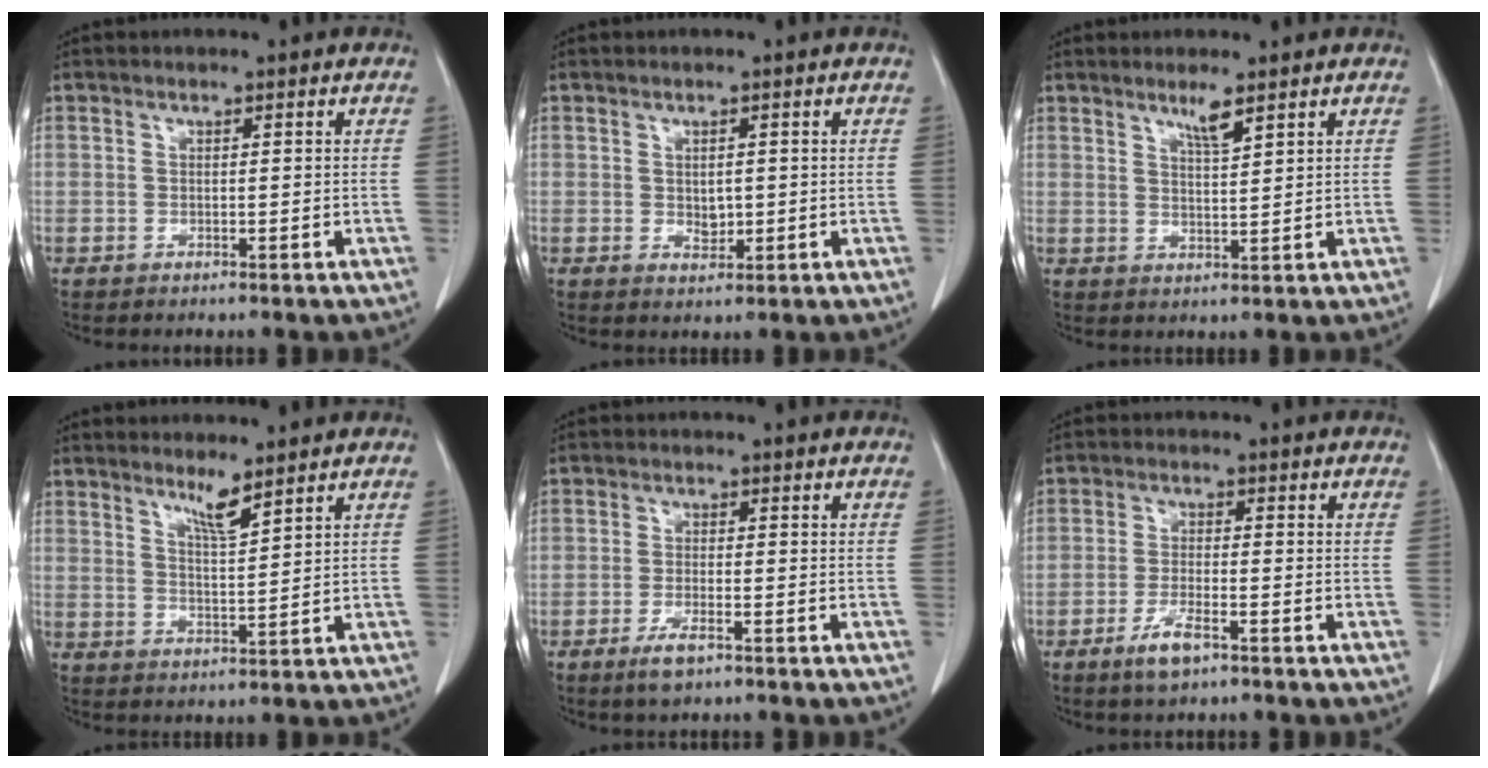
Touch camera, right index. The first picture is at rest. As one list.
[{"total": 2.2, "force": [0.1, 1.4, 1.7], "torque": [-0.027, -0.004, 0.008]}, {"total": 3.1, "force": [2.3, 0.0, 2.1], "torque": [-0.042, -0.005, 0.043]}, {"total": 3.8, "force": [3.0, -0.1, 2.3], "torque": [-0.043, -0.014, 0.057]}, {"total": 3.4, "force": [-2.2, 0.8, 2.5], "torque": [-0.054, -0.004, -0.036]}, {"total": 4.4, "force": [-2.8, 1.0, 3.2], "torque": [-0.070, -0.003, -0.047]}]